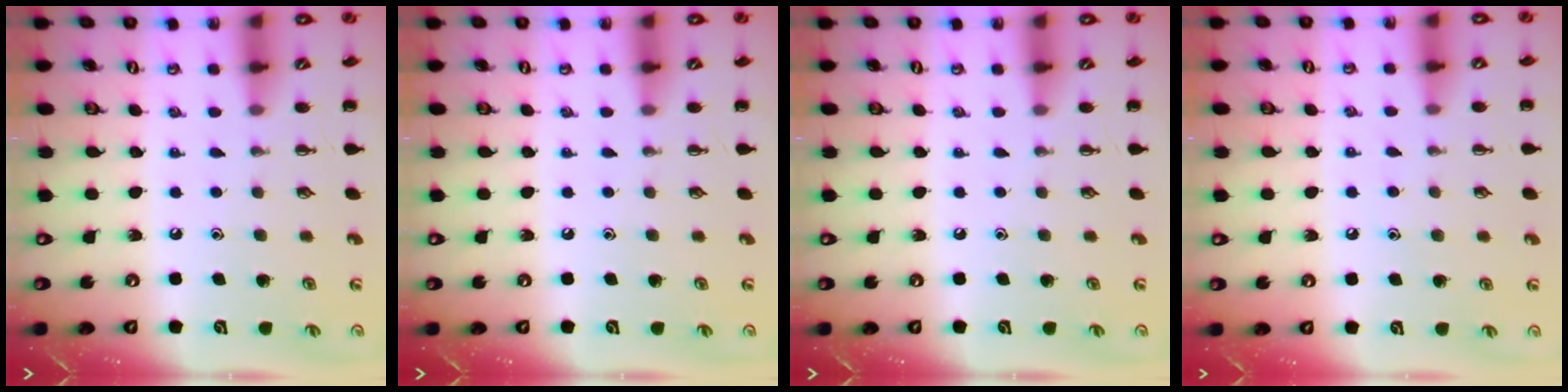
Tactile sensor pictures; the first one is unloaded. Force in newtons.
{"total": 0.0}
{"total": 0.0}
{"total": 5.1, "press": 4.9, "slide": 1.4}